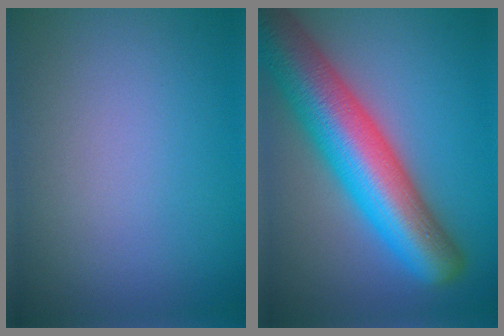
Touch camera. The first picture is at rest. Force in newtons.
{"total": 11.8, "press": 11.8, "slide": 0.6}